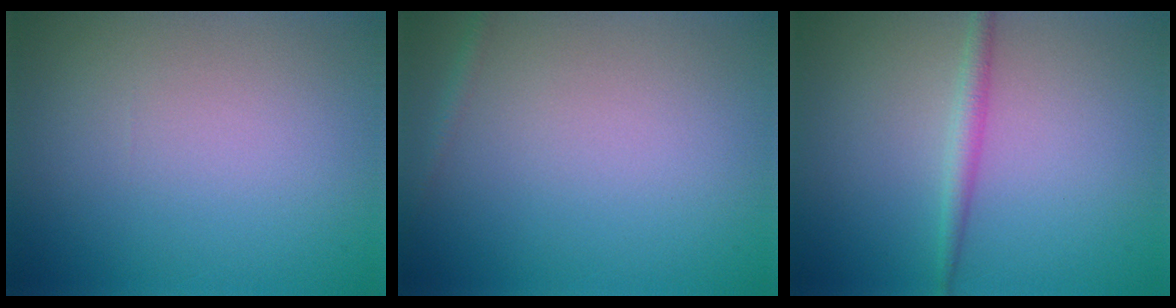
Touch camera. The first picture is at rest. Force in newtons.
{"total": 0.8, "press": 0.8, "slide": 0.0}
{"total": 1.7, "press": 1.7, "slide": 0.1}